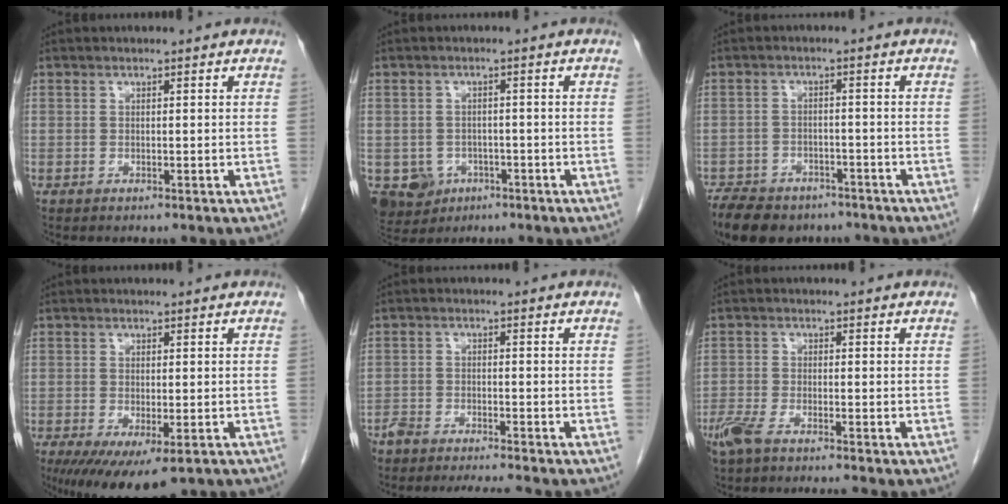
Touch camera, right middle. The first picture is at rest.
{"total": 6.5, "force": [-3.2, 5.4, 1.7], "torque": [-0.038, 0.003, -0.042]}
{"total": 11.7, "force": [-8.9, 5.9, 4.6], "torque": [-0.091, -0.003, -0.132]}
{"total": 10.9, "force": [-7.1, 3.4, 7.5], "torque": [-0.117, -0.027, -0.102]}
{"total": 7.8, "force": [-7.1, 0.2, 3.2], "torque": [-0.045, -0.008, -0.114]}
{"total": 5.5, "force": [-4.5, 0.3, 3.2], "torque": [-0.061, -0.014, -0.083]}